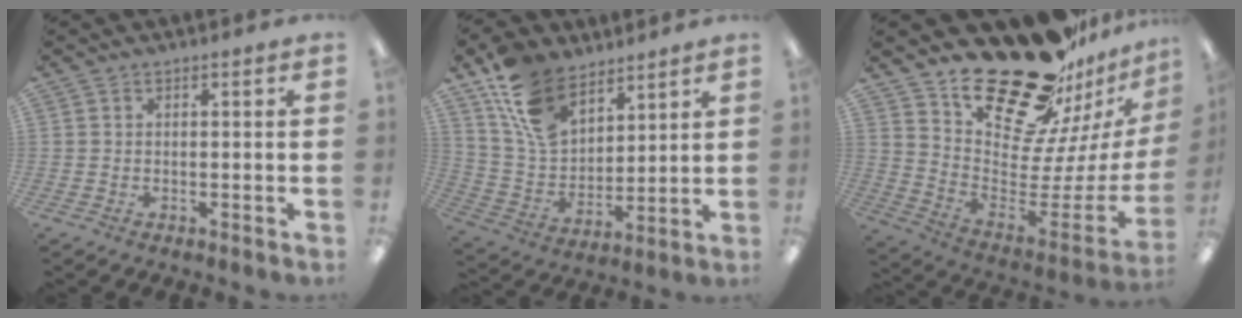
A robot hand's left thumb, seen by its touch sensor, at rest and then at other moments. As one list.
[{"total": 14.9, "force": [10.2, 8.6, 6.7], "torque": [-0.151, -0.040, 0.202]}, {"total": 26.5, "force": [21.0, 10.9, 12.0], "torque": [-0.167, -0.162, 0.379]}]